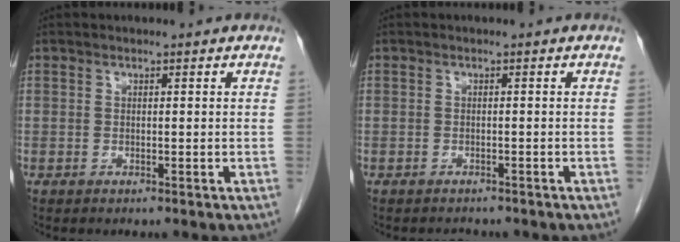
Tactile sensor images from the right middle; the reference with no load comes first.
{"total": 2.5, "force": [-2.2, 1.1, 0.4], "torque": [-0.009, -0.001, -0.027]}